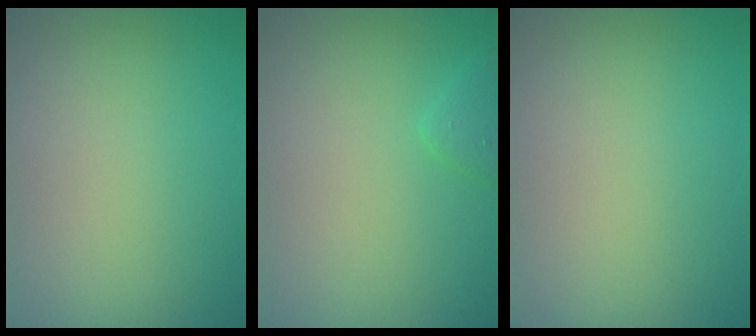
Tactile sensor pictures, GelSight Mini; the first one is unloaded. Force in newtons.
{"total": 1.2, "press": 1.2, "slide": 0.1}
{"total": 0.0}